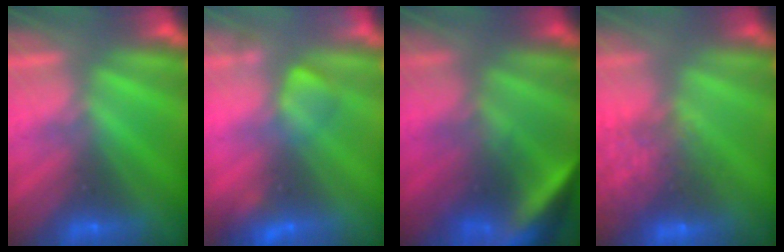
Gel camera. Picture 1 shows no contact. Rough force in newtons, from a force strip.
{"total": 2.4}
{"total": 4.7}
{"total": 8.2}